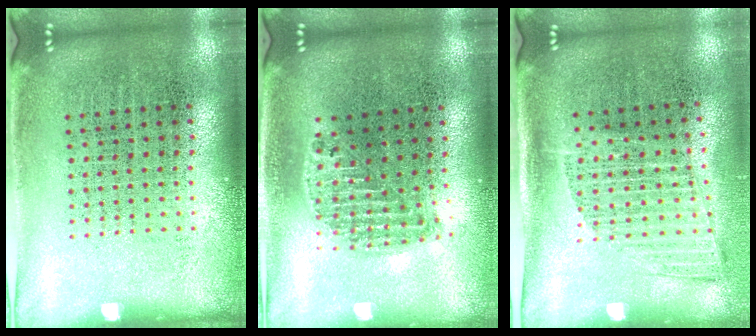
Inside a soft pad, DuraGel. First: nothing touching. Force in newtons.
{"total": 1.2, "press": 1.1, "slide": 0.5}
{"total": 1.3, "press": 1.1, "slide": 0.8}